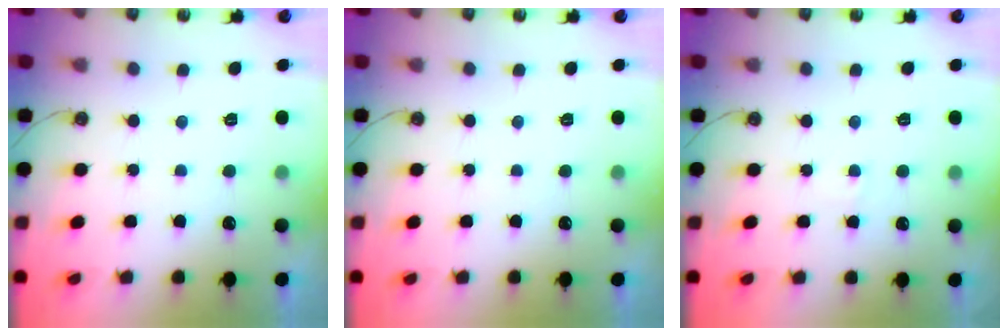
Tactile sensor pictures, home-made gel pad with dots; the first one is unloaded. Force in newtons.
{"total": 0.0}
{"total": 3.1, "press": 3.1, "slide": 0.3}